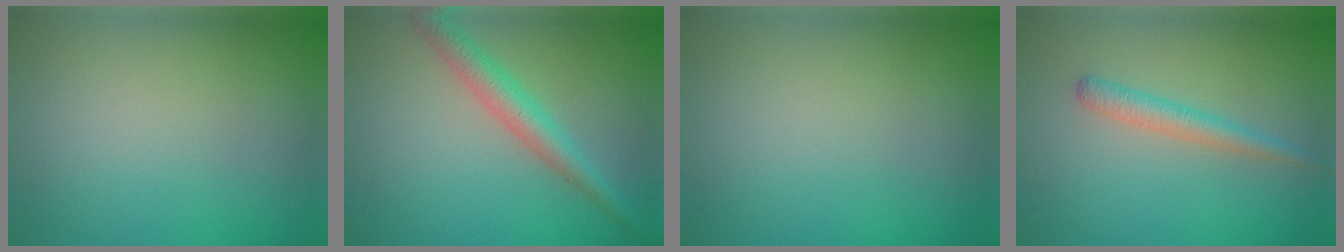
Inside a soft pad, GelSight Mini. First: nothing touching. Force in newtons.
{"total": 3.3, "press": 3.3, "slide": 0.1}
{"total": 0.0}
{"total": 2.0, "press": 2.0, "slide": 0.0}